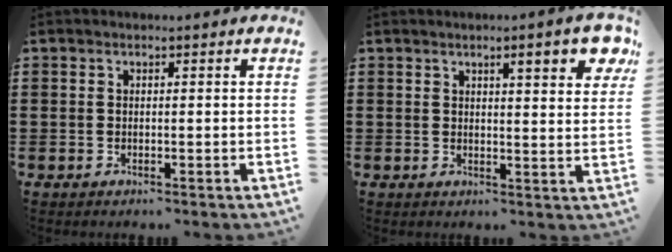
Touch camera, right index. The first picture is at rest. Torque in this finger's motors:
{"motor_torque": [0.32, 0.04, 0.38, 0.04]}